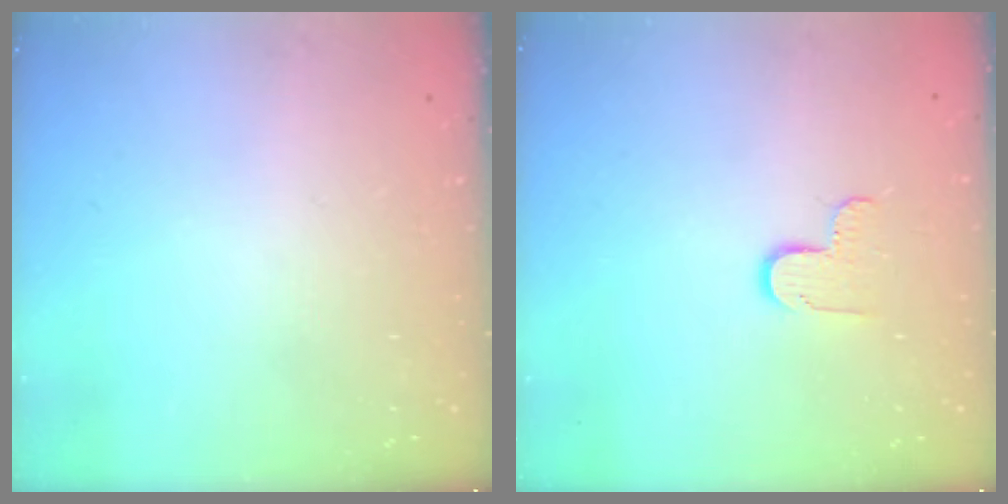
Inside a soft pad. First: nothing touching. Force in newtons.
{"total": 6.3, "press": 6.3, "slide": 0.3}